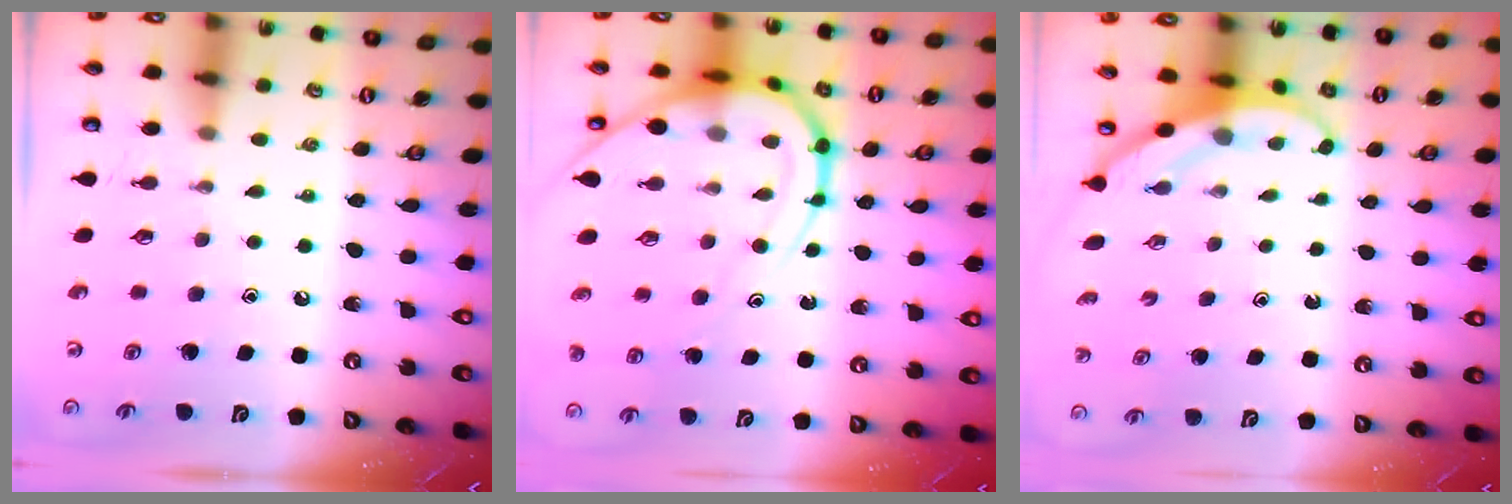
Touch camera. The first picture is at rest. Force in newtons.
{"total": 14.1, "press": 14.1, "slide": 1.2}
{"total": 3.2, "press": 3.2, "slide": 0.1}